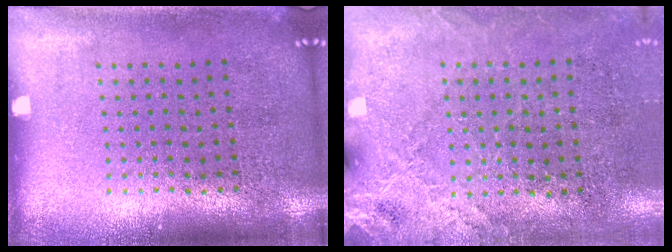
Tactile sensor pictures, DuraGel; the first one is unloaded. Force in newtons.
{"total": 2.6, "press": 2.4, "slide": 1.0}